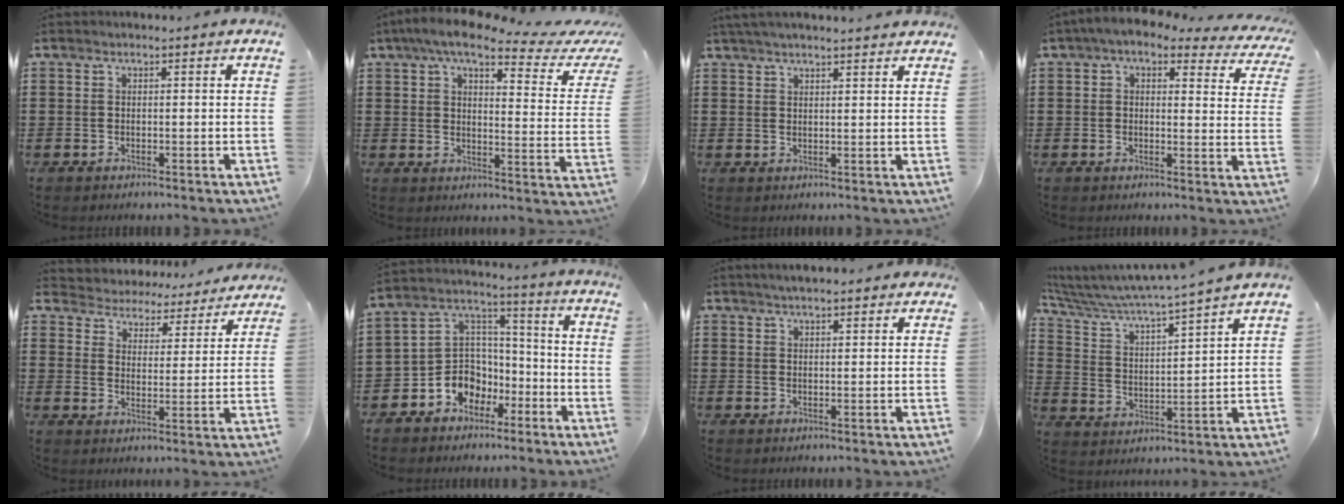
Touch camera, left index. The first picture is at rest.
{"total": 8.1, "force": [5.8, 1.3, 5.5], "torque": [-0.112, -0.023, 0.093]}
{"total": 2.5, "force": [2.4, -0.2, 0.7], "torque": [-0.021, 0.001, 0.046]}
{"total": 3.7, "force": [2.8, 1.1, 2.2], "torque": [-0.055, -0.011, 0.046]}
{"total": 4.1, "force": [4.0, 0.0, -0.8], "torque": [-0.014, -0.040, 0.062]}
{"total": 7.7, "force": [-4.0, 6.5, 0.6], "torque": [-0.037, 0.013, -0.076]}
{"total": 2.3, "force": [2.1, 0.3, 0.8], "torque": [-0.021, 0.003, 0.038]}
{"total": 5.3, "force": [5.2, -0.6, 1.2], "torque": [-0.052, -0.044, 0.079]}